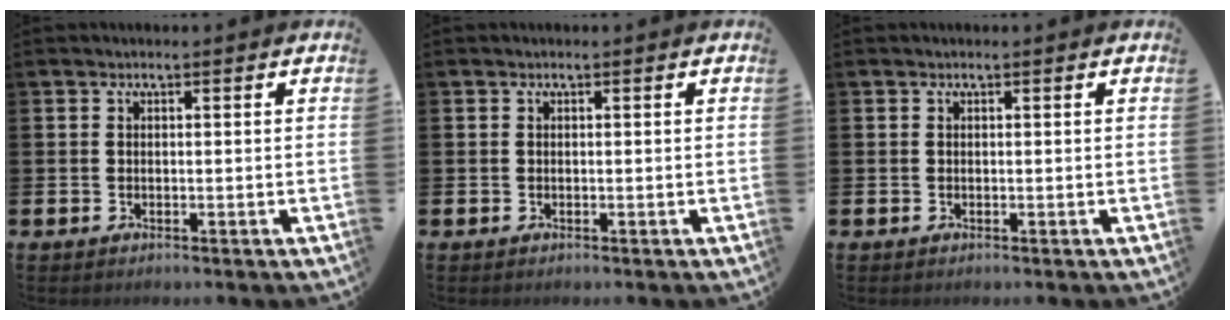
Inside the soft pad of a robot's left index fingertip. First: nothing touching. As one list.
[{"total": 0.0}, {"total": 0.0}]